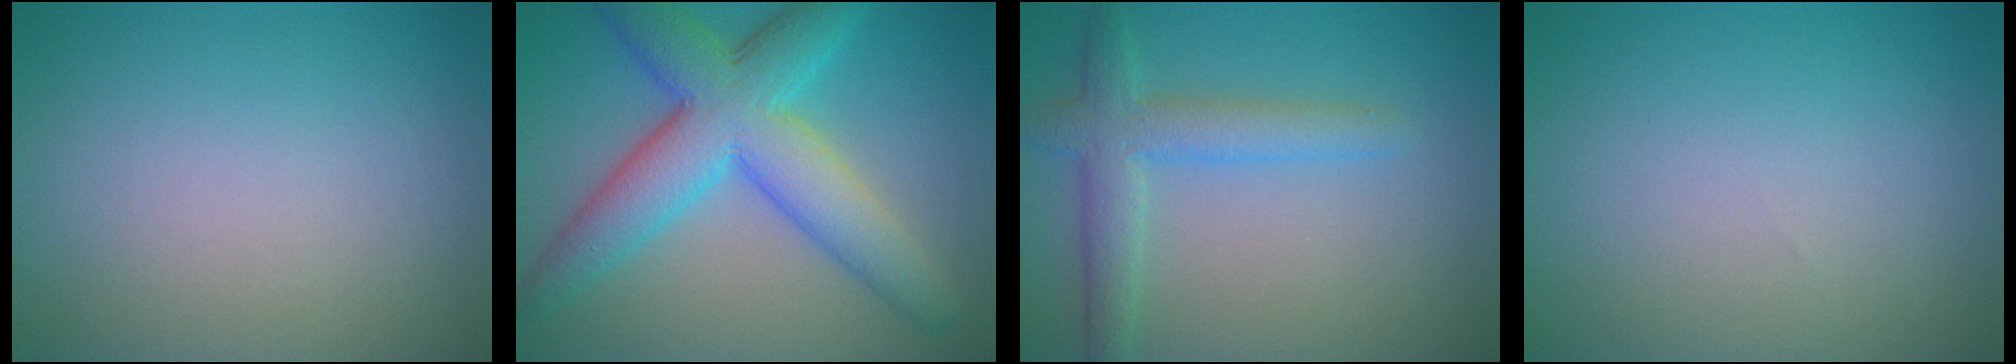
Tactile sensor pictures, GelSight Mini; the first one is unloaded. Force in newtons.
{"total": 8.8, "press": 8.8, "slide": 0.1}
{"total": 2.9, "press": 2.9, "slide": 0.1}
{"total": 0.0}